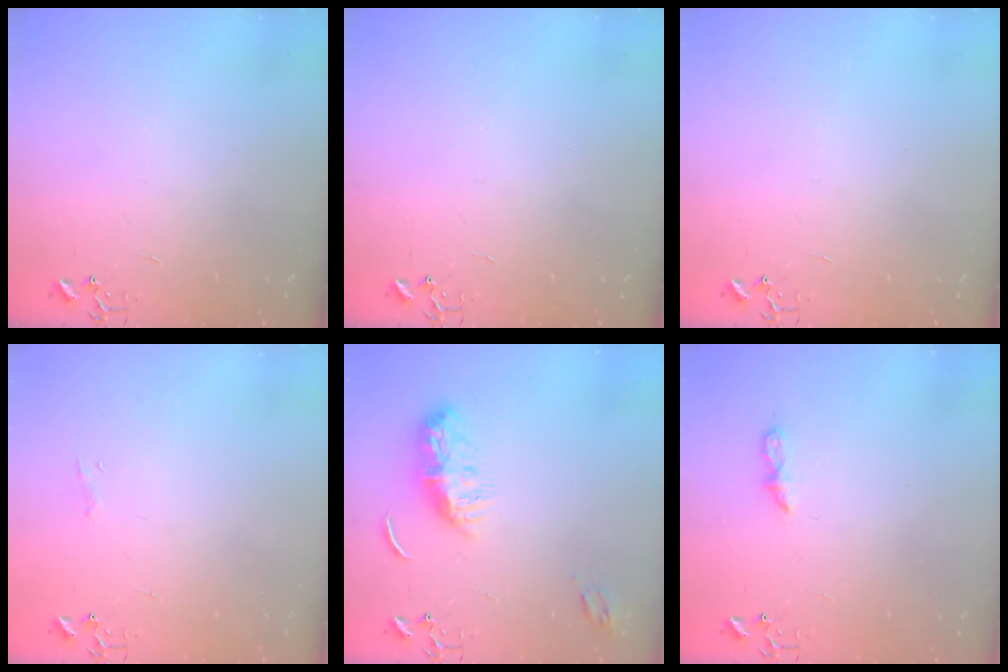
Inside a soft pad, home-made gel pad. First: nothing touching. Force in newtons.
{"total": 0.0}
{"total": 0.0}
{"total": 4.2, "press": 4.2, "slide": 0.3}
{"total": 10.4, "press": 10.4, "slide": 0.0}
{"total": 5.5, "press": 5.5, "slide": 0.5}